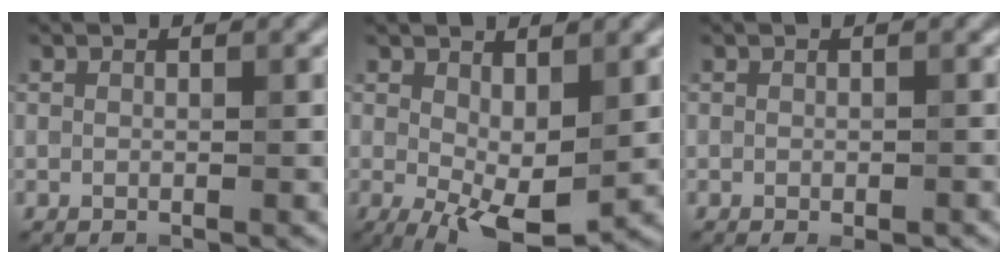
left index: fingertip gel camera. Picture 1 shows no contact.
{"total": 5.3, "force": [-0.5, 2.5, 4.7], "torque": [-0.098, -0.011, -0.001]}
{"total": 1.2, "force": [-0.9, 0.2, 0.8], "torque": [-0.016, -0.004, -0.009]}